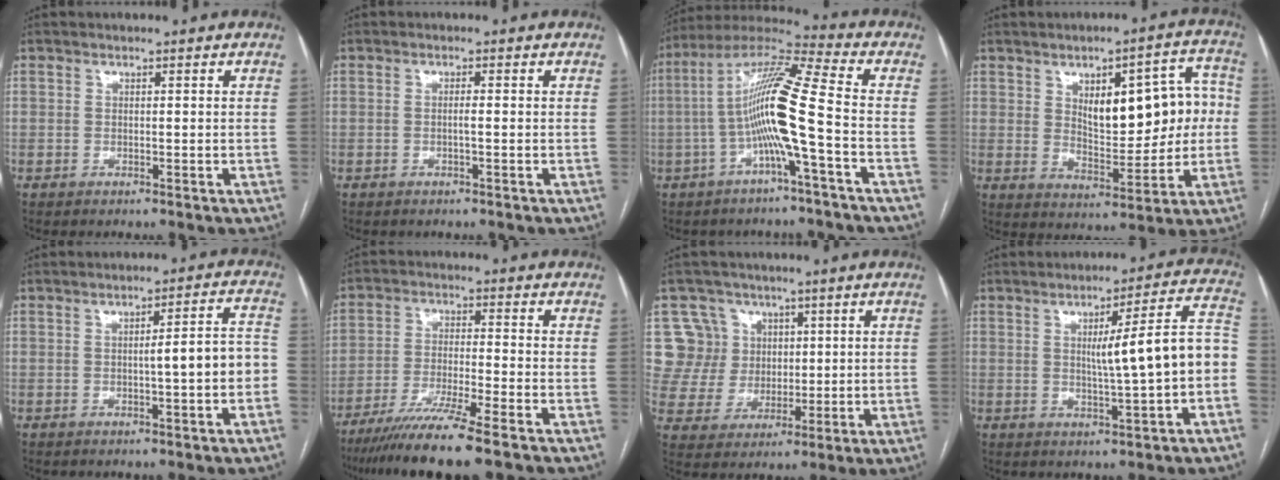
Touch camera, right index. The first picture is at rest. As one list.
[{"total": 1.1, "force": [-0.2, -0.1, 1.1], "torque": [-0.020, 0.000, -0.003]}, {"total": 13.3, "force": [-2.4, -0.6, 13.1], "torque": [-0.247, 0.022, -0.055]}, {"total": 13.7, "force": [2.1, 5.6, 12.3], "torque": [-0.160, 0.032, 0.043]}, {"total": 6.2, "force": [-1.3, 0.3, 6.1], "torque": [-0.078, 0.025, -0.017]}, {"total": 11.5, "force": [-8.7, -0.9, 7.5], "torque": [-0.125, -0.034, -0.147]}, {"total": 9.3, "force": [3.5, 8.6, 0.1], "torque": [0.000, 0.026, 0.075]}, {"total": 11.2, "force": [-0.7, 0.0, 11.1], "torque": [-0.147, 0.023, -0.011]}]